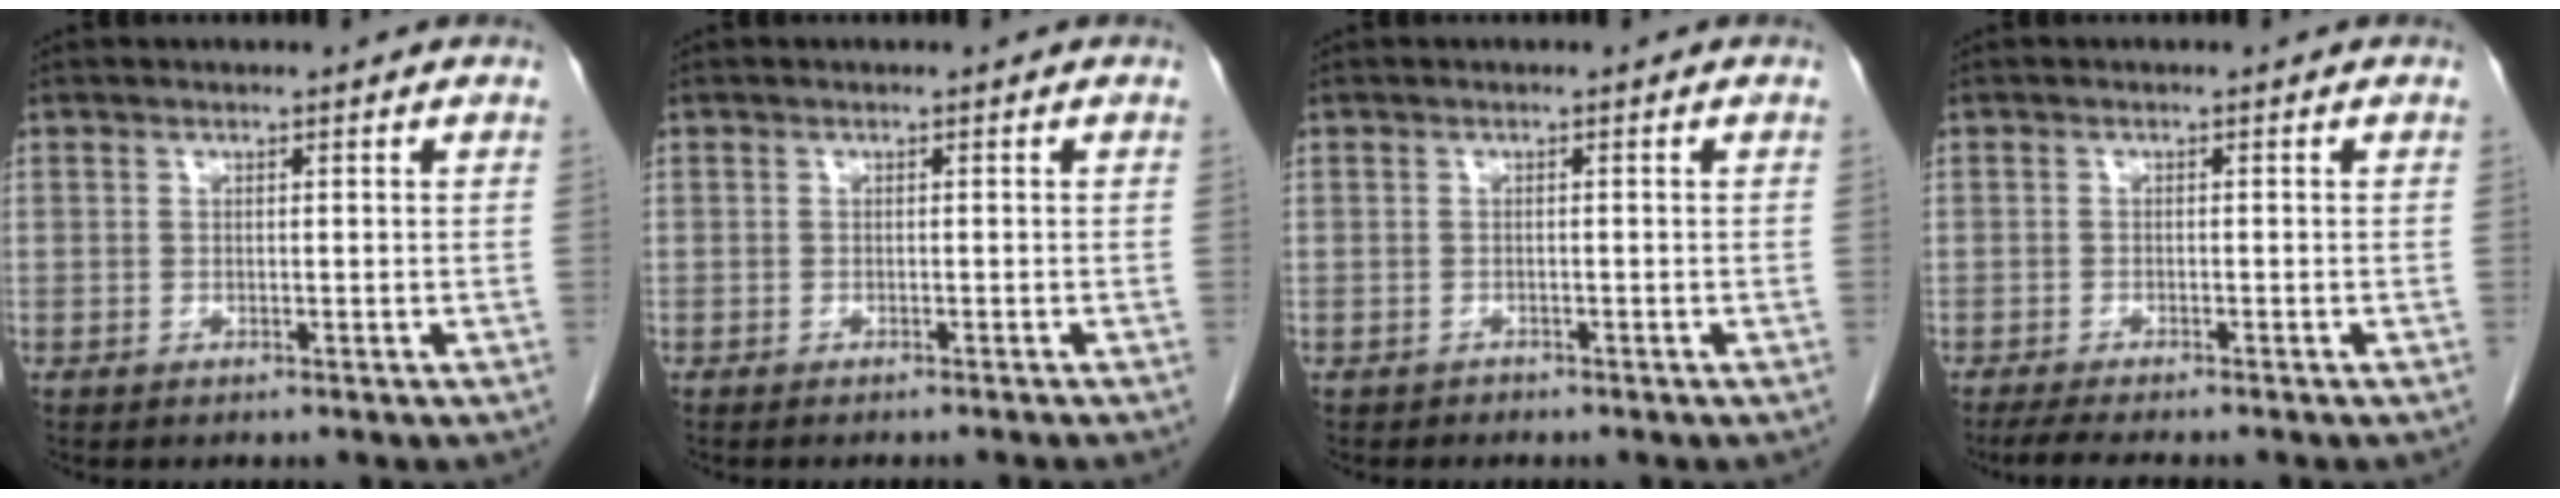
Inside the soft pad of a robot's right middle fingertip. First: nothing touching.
{"total": 2.8, "force": [-2.6, -0.3, 1.2], "torque": [-0.015, 0.001, -0.032]}
{"total": 0.6, "force": [-0.5, 0.3, -0.1], "torque": [-0.010, -0.001, -0.012]}
{"total": 4.7, "force": [-3.9, 0.3, 2.5], "torque": [-0.042, -0.012, -0.060]}